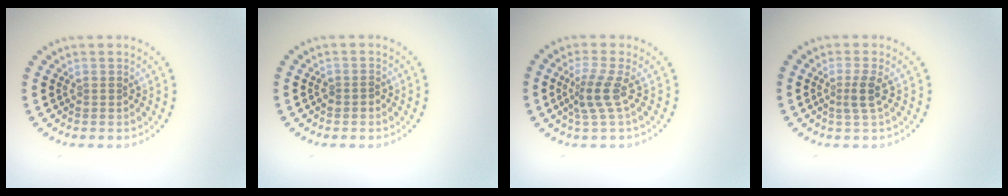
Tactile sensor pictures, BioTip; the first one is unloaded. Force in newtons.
{"total": 0.9, "press": 0.8, "slide": 0.4}
{"total": 2.6, "press": 1.9, "slide": 1.8}
{"total": 1.7, "press": 1.3, "slide": 1.1}